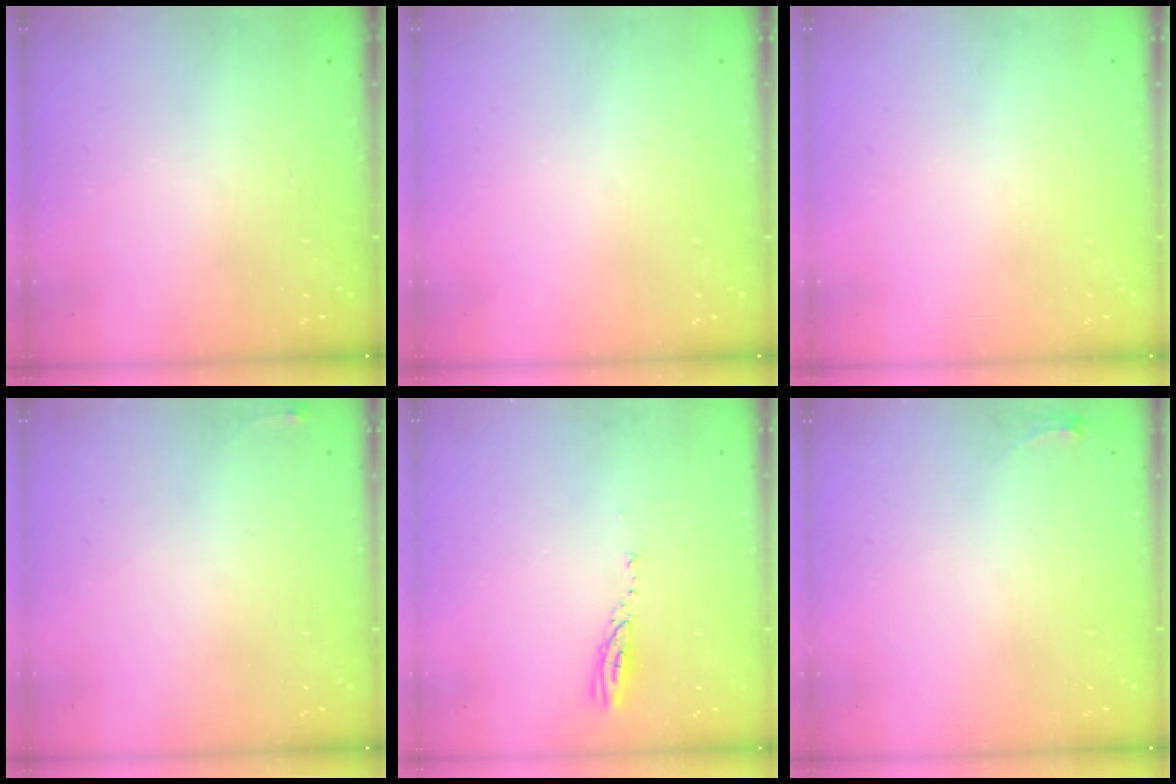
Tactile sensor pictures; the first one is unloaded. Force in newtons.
{"total": 0.0}
{"total": 0.0}
{"total": 3.6, "press": 3.5, "slide": 0.6}
{"total": 3.5, "press": 3.4, "slide": 0.3}
{"total": 2.8, "press": 2.8, "slide": 0.4}